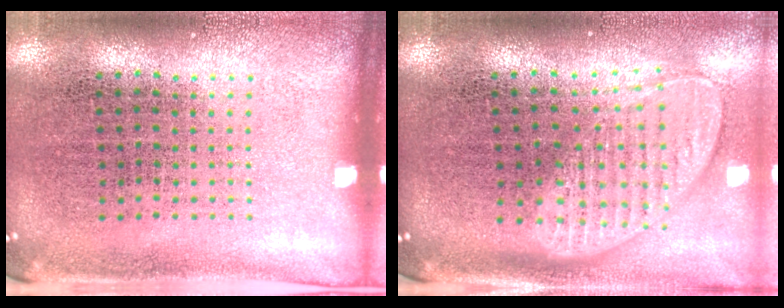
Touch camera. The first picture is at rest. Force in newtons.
{"total": 2.0, "press": 1.5, "slide": 1.2}